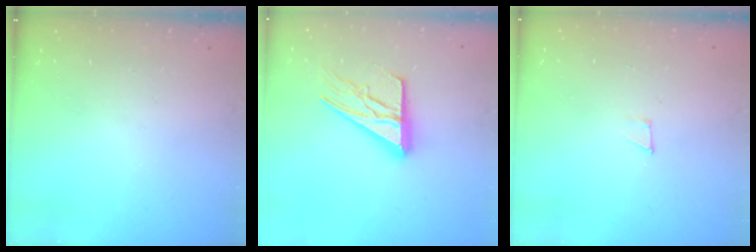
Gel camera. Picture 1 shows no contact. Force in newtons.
{"total": 17.0, "press": 16.9, "slide": 1.6}
{"total": 3.2, "press": 3.2, "slide": 0.2}